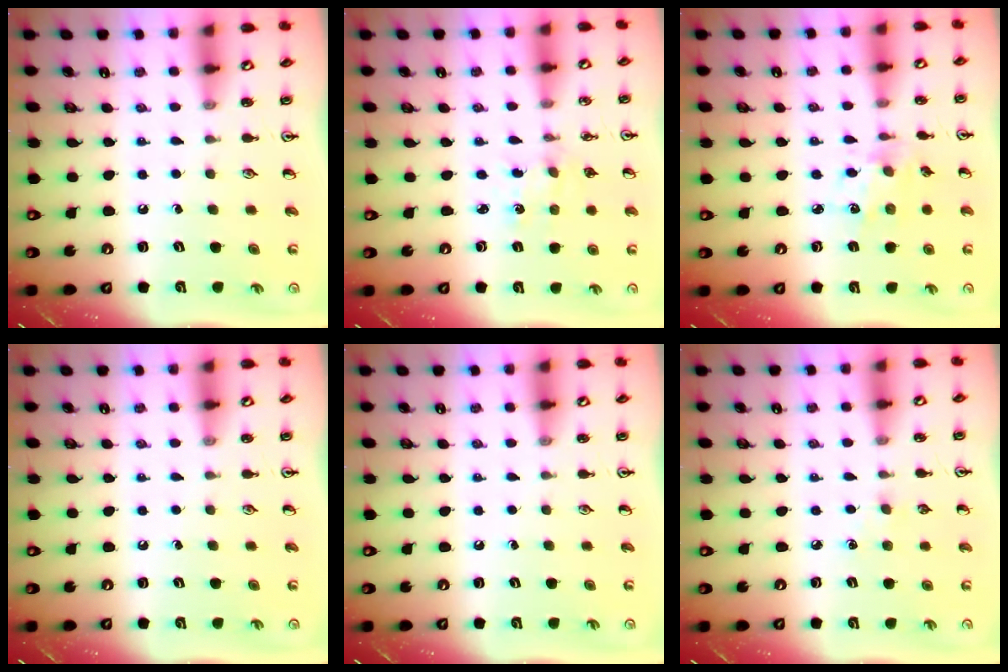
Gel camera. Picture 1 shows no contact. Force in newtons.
{"total": 0.5, "press": 0.5, "slide": 0.1}
{"total": 4.4, "press": 4.2, "slide": 1.4}
{"total": 0.0}
{"total": 0.0}
{"total": 2.9, "press": 2.9, "slide": 0.5}